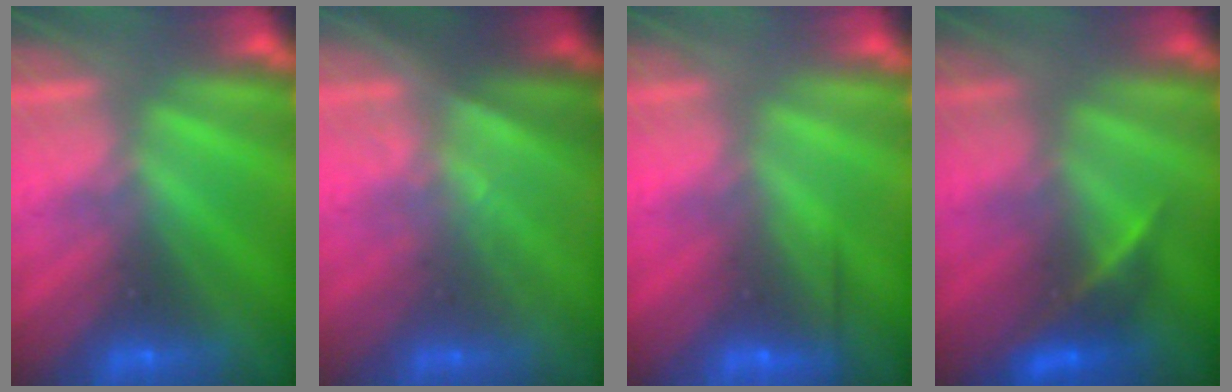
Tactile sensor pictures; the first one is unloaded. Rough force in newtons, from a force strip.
{"total": 1.5}
{"total": 2.6}
{"total": 2.4}